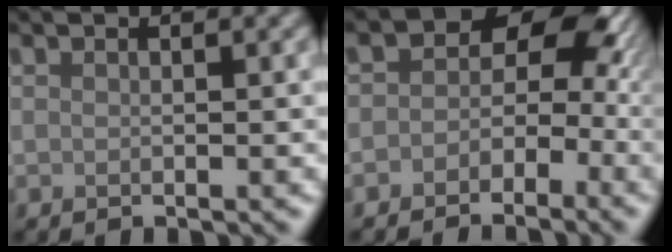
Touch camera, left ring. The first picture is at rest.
{"total": 5.1, "force": [-1.3, 3.9, 3.0], "torque": [-0.022, 0.009, -0.040]}